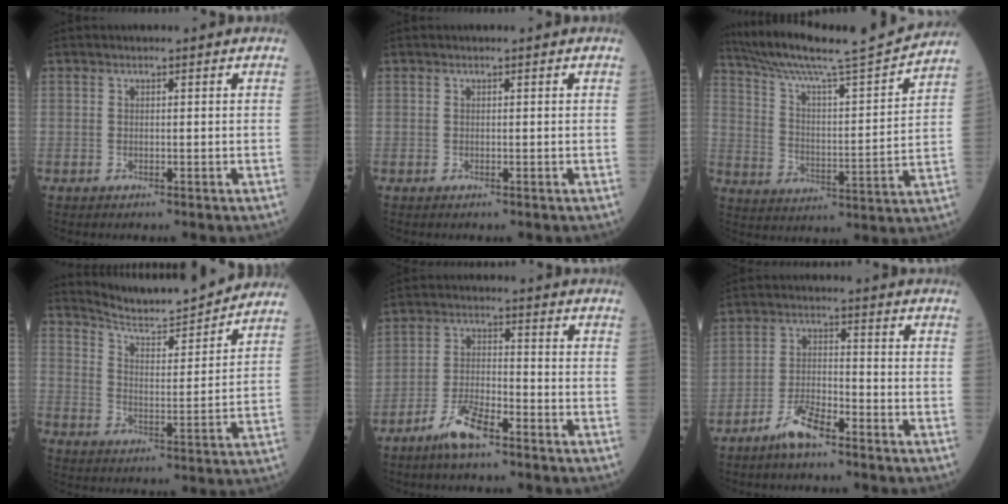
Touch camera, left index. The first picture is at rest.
{"total": 0.0}
{"total": 19.6, "force": [17.9, -0.7, 7.9], "torque": [-0.143, -0.022, 0.275]}
{"total": 13.8, "force": [13.3, 0.1, 3.6], "torque": [-0.065, -0.002, 0.202]}
{"total": 6.4, "force": [-4.7, 1.4, 4.2], "torque": [-0.092, -0.005, -0.093]}
{"total": 5.5, "force": [-4.2, 1.1, 3.3], "torque": [-0.075, -0.003, -0.084]}